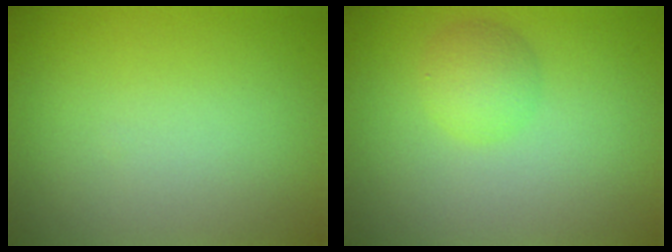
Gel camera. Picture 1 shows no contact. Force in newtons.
{"total": 2.3, "press": 2.3, "slide": 0.1}